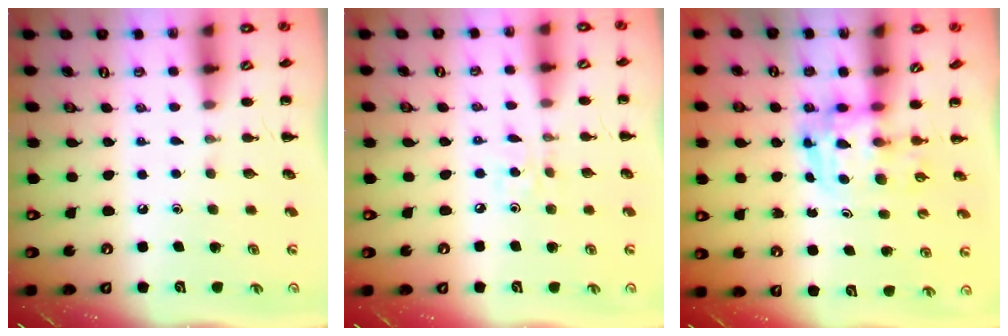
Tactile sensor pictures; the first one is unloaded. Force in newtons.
{"total": 1.8, "press": 1.7, "slide": 0.6}
{"total": 3.6, "press": 3.5, "slide": 0.6}